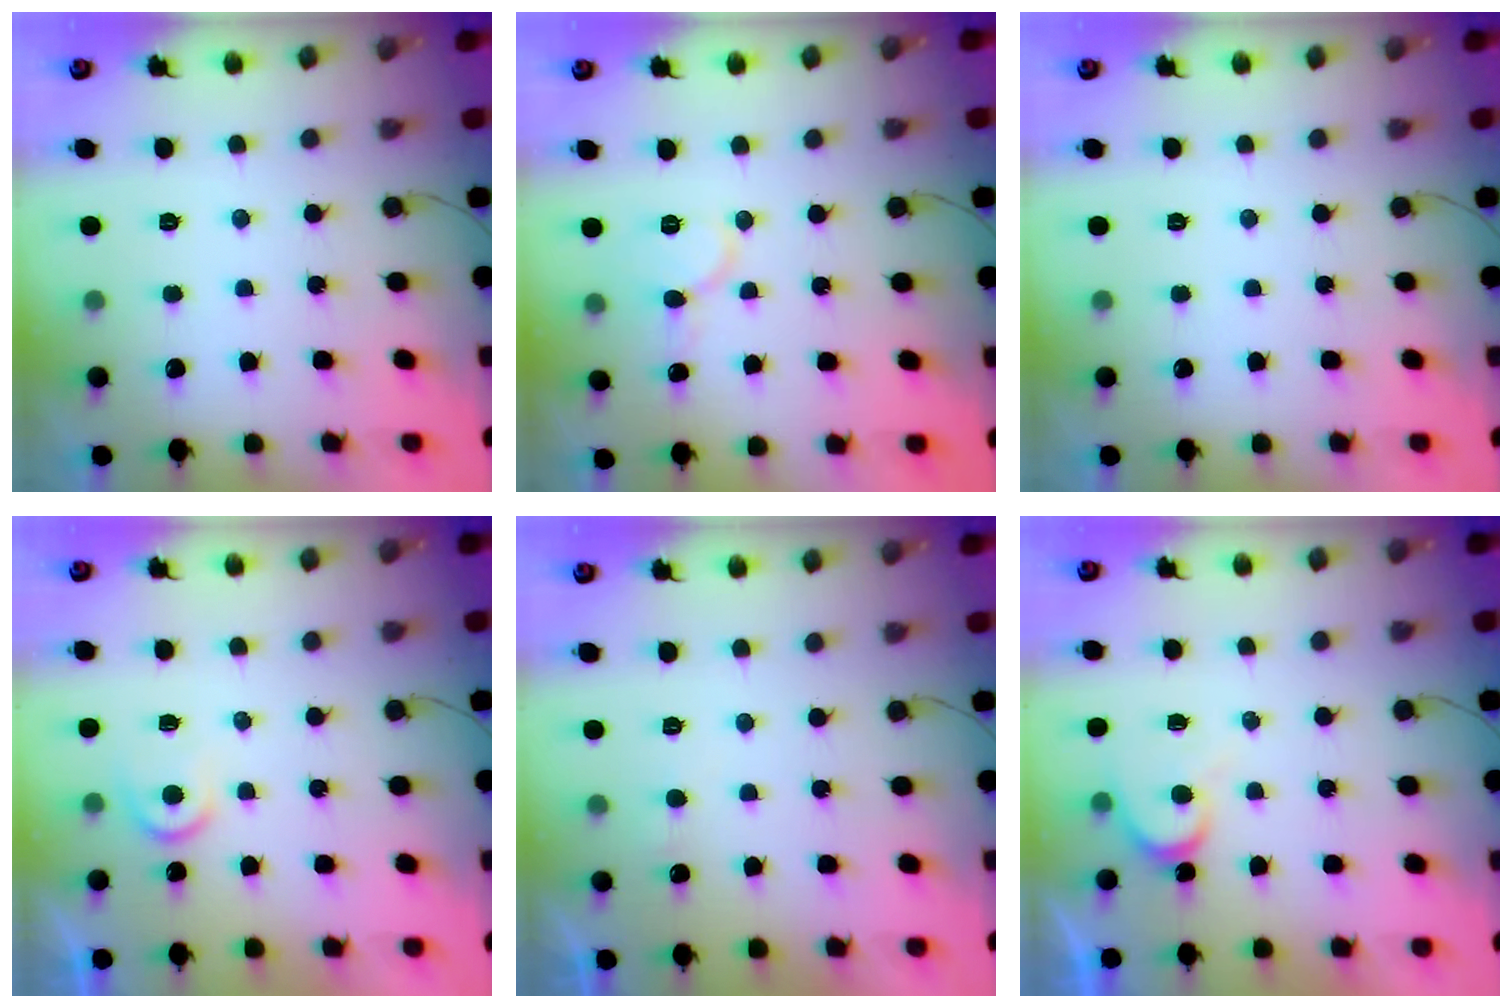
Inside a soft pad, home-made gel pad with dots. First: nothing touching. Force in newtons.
{"total": 6.7, "press": 6.7, "slide": 0.7}
{"total": 0.0}
{"total": 4.4, "press": 4.4, "slide": 0.5}
{"total": 3.0, "press": 2.9, "slide": 0.4}
{"total": 5.8, "press": 5.8, "slide": 0.4}